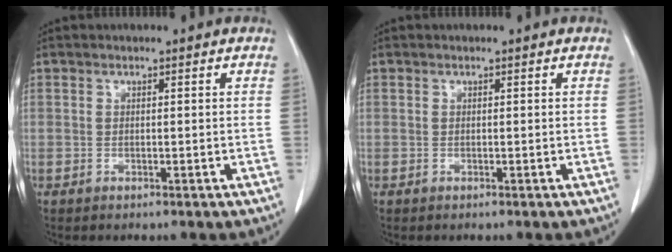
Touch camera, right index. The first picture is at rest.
{"total": 0.0}